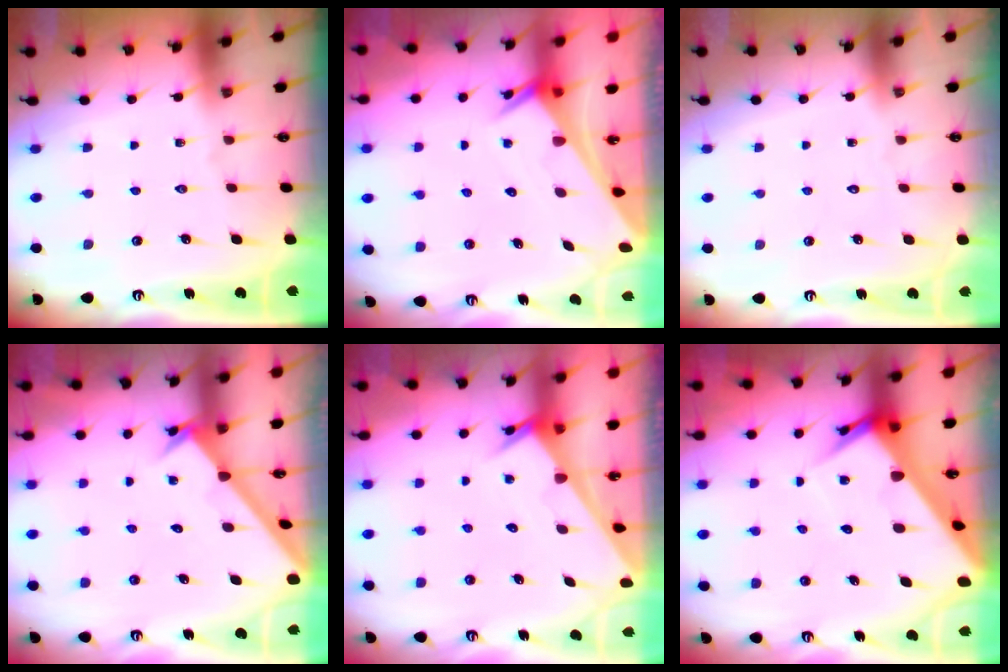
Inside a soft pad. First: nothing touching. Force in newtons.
{"total": 2.7, "press": 2.7, "slide": 0.1}
{"total": 1.8, "press": 1.7, "slide": 0.1}
{"total": 1.9, "press": 1.9, "slide": 0.2}
{"total": 2.4, "press": 2.4, "slide": 0.2}
{"total": 8.1, "press": 8.1, "slide": 0.8}